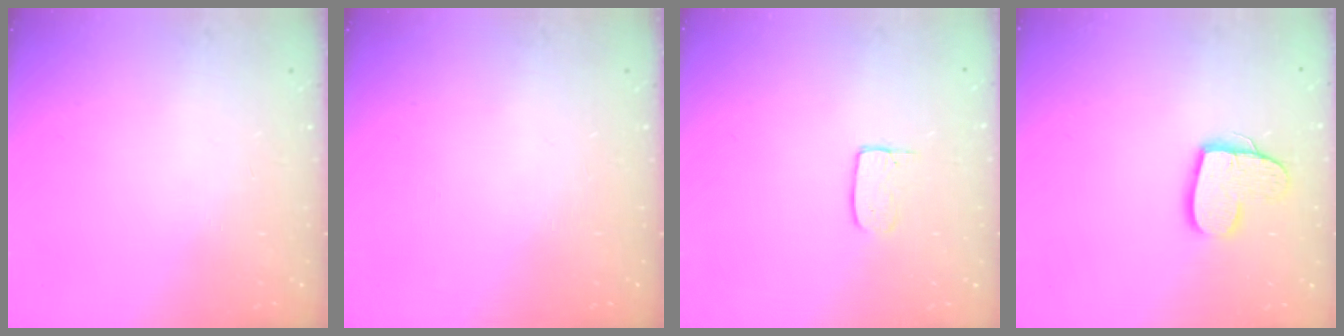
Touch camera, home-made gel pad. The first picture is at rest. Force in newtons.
{"total": 0.0}
{"total": 4.3, "press": 4.3, "slide": 0.3}
{"total": 11.9, "press": 11.8, "slide": 1.1}